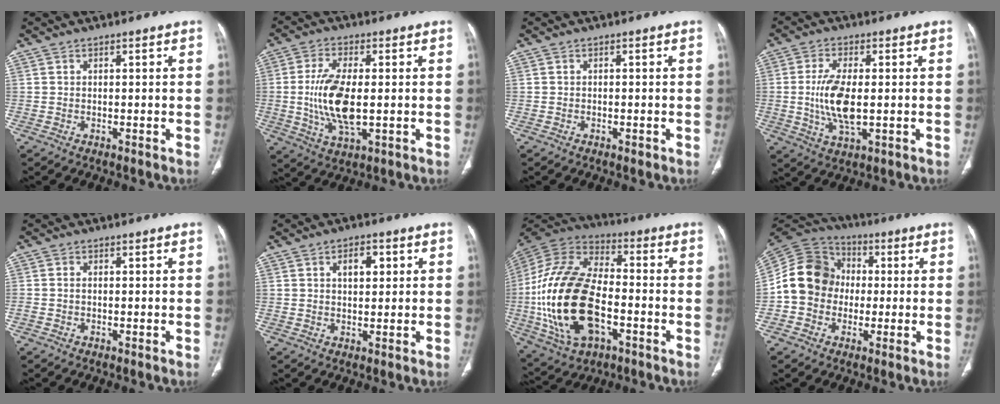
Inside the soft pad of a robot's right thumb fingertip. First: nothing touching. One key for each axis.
{"total": 11.7, "fx": -0.6, "fy": 5.0, "fz": 10.6, "tx": -0.218, "ty": -0.009, "tz": -0.007}
{"total": 0.7, "fx": -0.4, "fy": 0.4, "fz": 0.4, "tx": -0.007, "ty": -0.001, "tz": -0.006}
{"total": 9.5, "fx": -0.5, "fy": 4.0, "fz": 8.6, "tx": -0.180, "ty": -0.009, "tz": -0.005}
{"total": 0.9, "fx": -0.3, "fy": 0.6, "fz": 0.6, "tx": -0.014, "ty": 0.001, "tz": -0.005}
{"total": 4.4, "fx": 1.4, "fy": 2.5, "fz": 3.3, "tx": -0.037, "ty": 0.000, "tz": 0.021}
{"total": 26.3, "fx": -5.2, "fy": 14.8, "fz": 21.0, "tx": -0.428, "ty": 0.013, "tz": -0.087}
{"total": 13.3, "fx": -0.6, "fy": 11.7, "fz": 6.3, "tx": -0.104, "ty": 0.031, "tz": -0.023}